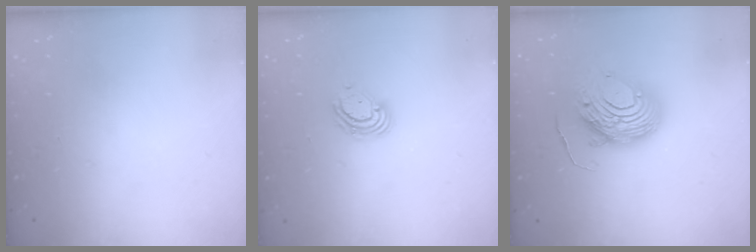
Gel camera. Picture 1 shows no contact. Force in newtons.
{"total": 6.2, "press": 6.1, "slide": 1.0}
{"total": 12.8, "press": 12.7, "slide": 1.3}